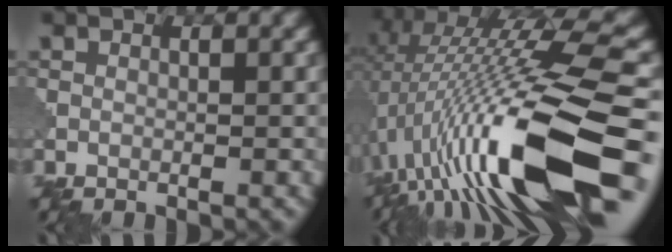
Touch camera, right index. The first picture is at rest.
{"total": 15.5, "force": [-2.3, 3.6, 14.9], "torque": [-0.252, 0.015, -0.030]}